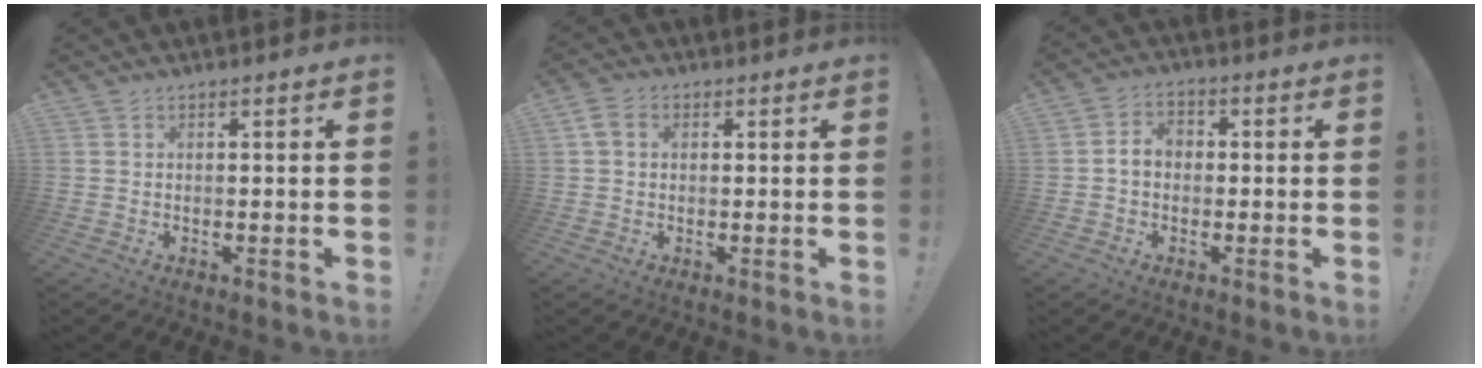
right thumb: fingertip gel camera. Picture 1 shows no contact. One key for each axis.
{"total": 4.0, "fx": 1.0, "fy": 2.9, "fz": 2.5, "tx": -0.043, "ty": 0.007, "tz": 0.021}
{"total": 4.9, "fx": -0.4, "fy": 3.8, "fz": 3.2, "tx": -0.052, "ty": 0.010, "tz": -0.006}